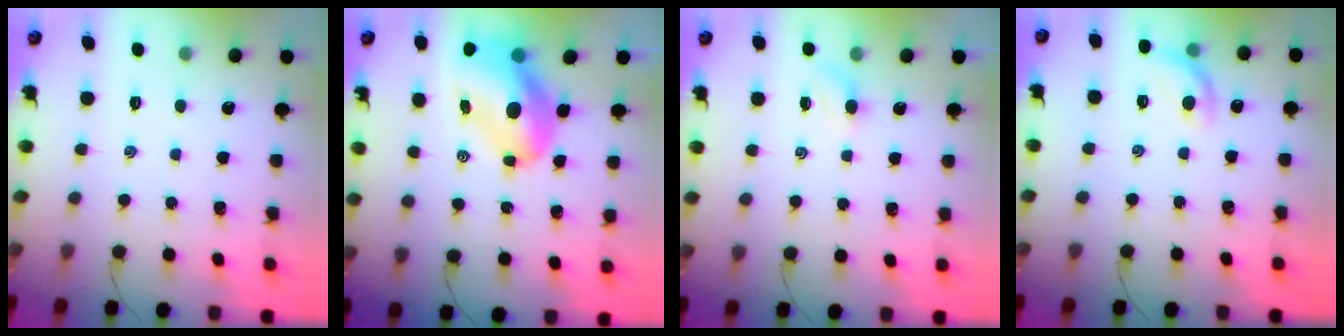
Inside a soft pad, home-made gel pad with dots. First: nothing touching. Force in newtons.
{"total": 13.6, "press": 13.0, "slide": 3.9}
{"total": 3.3, "press": 3.1, "slide": 0.9}
{"total": 9.5, "press": 9.2, "slide": 2.3}